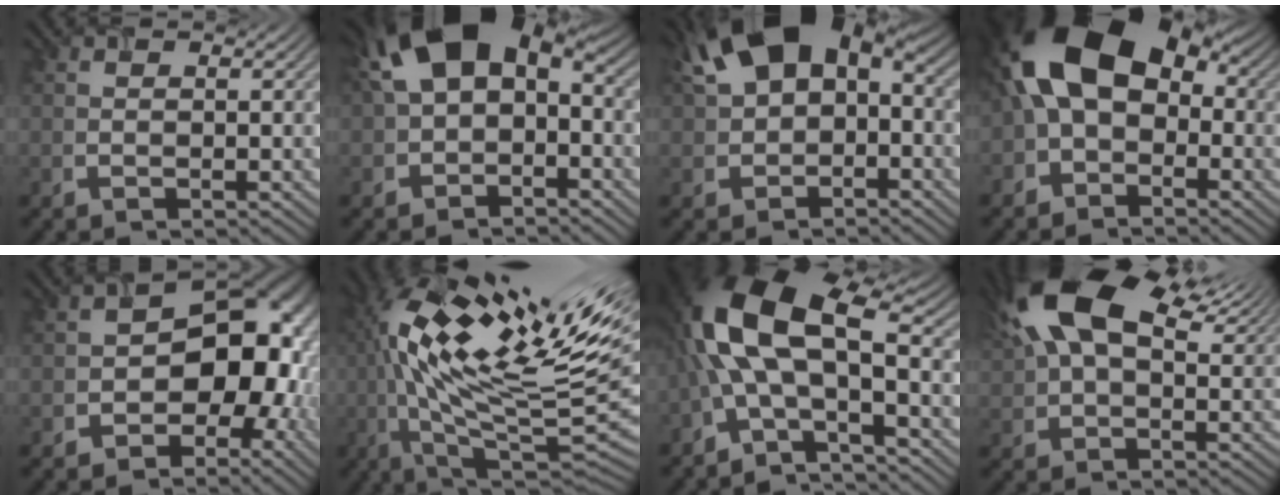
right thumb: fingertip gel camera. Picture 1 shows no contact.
{"total": 11.8, "force": [0.2, 8.2, 8.5], "torque": [-0.161, -0.007, 0.006]}
{"total": 11.5, "force": [1.4, 7.8, 8.2], "torque": [-0.150, 0.010, 0.023]}
{"total": 14.9, "force": [0.3, 10.1, 10.9], "torque": [-0.198, 0.003, 0.001]}
{"total": 11.7, "force": [-3.0, 8.2, 7.8], "torque": [-0.051, 0.004, -0.052]}
{"total": 19.8, "force": [5.0, 6.0, 18.2], "torque": [-0.323, 0.024, 0.097]}
{"total": 14.6, "force": [-1.3, 6.7, 12.9], "torque": [-0.266, 0.022, -0.033]}
{"total": 17.1, "force": [7.6, 9.1, 12.4], "torque": [-0.251, 0.043, 0.125]}